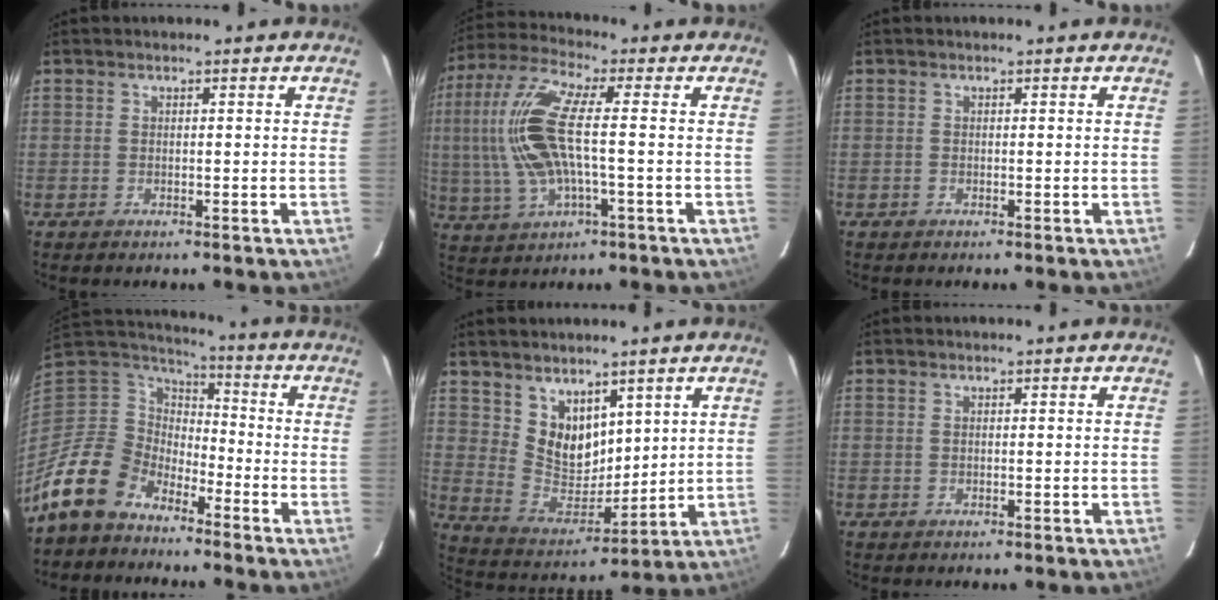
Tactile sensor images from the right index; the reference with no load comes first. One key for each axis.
{"total": 15.2, "fx": -0.4, "fy": 4.9, "fz": 14.4, "tx": -0.302, "ty": 0.004, "tz": -0.005}
{"total": 0.0}
{"total": 13.4, "fx": -10.1, "fy": 8.0, "fz": 3.7, "tx": -0.104, "ty": 0.020, "tz": -0.197}
{"total": 9.9, "fx": 6.1, "fy": 6.7, "fz": 4.2, "tx": -0.071, "ty": -0.005, "tz": 0.134}
{"total": 0.0}